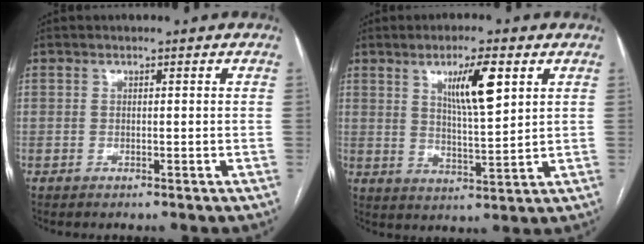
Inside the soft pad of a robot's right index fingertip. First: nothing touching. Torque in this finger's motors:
{"motor_torque": [0.34, 0.13, 0.21, 0.10]}